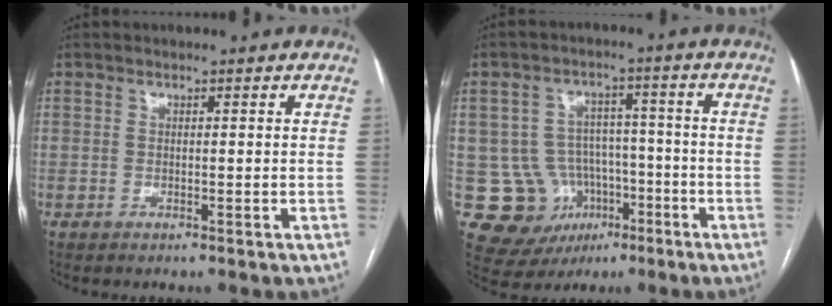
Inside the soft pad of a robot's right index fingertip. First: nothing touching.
{"total": 11.0, "force": [-3.5, 10.0, 2.7], "torque": [-0.048, 0.038, -0.040]}